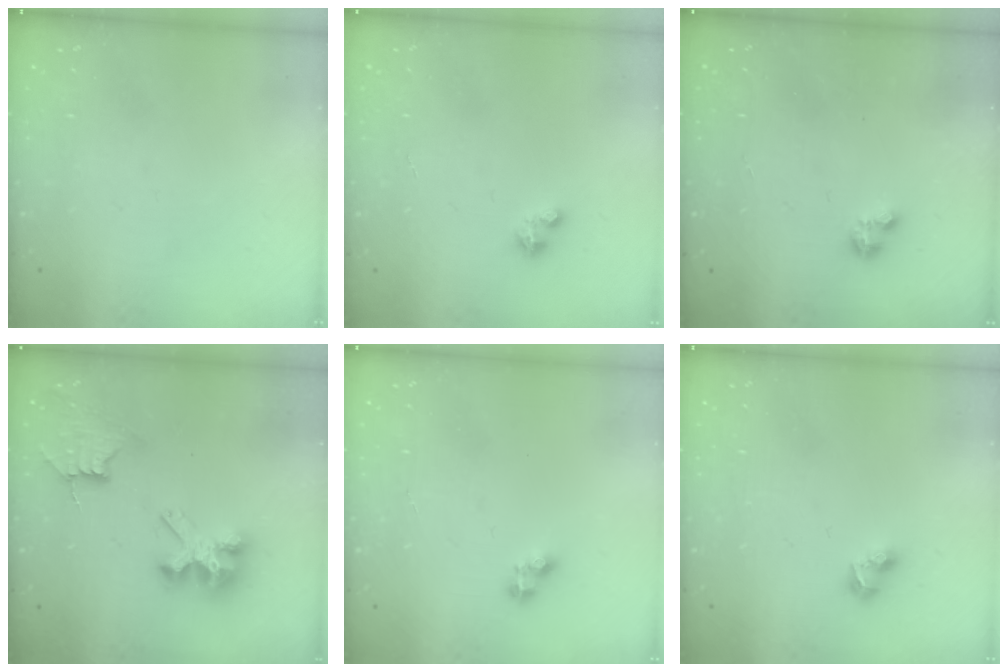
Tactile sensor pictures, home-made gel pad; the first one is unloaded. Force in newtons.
{"total": 0.9, "press": 0.9, "slide": 0.3}
{"total": 0.7, "press": 0.6, "slide": 0.2}
{"total": 8.2, "press": 8.2, "slide": 0.7}
{"total": 2.1, "press": 2.1, "slide": 0.3}
{"total": 3.6, "press": 3.5, "slide": 0.7}